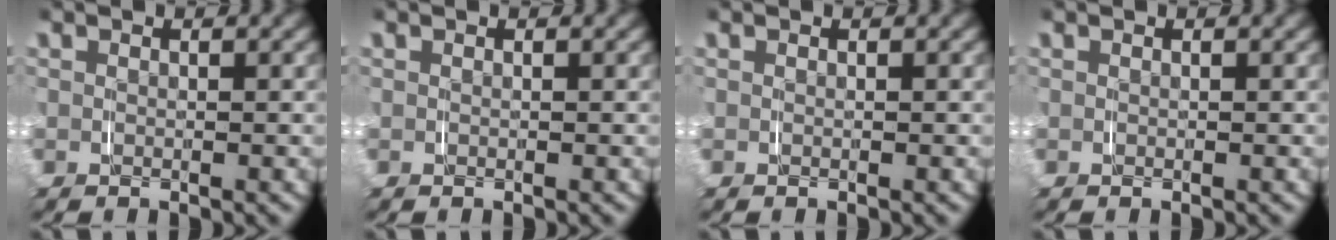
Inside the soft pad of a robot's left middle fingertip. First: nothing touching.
{"total": 0.0}
{"total": 0.0}
{"total": 0.0}